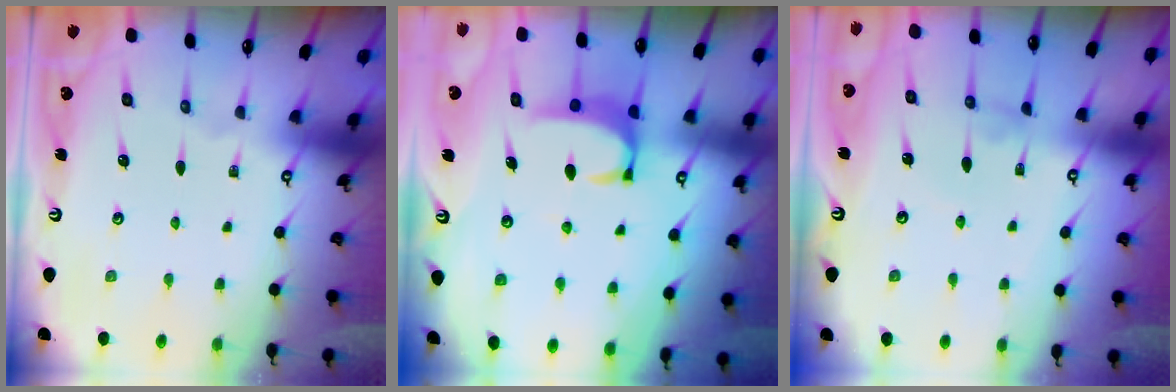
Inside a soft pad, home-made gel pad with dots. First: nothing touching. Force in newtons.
{"total": 2.8, "press": 2.8, "slide": 0.3}
{"total": 0.9, "press": 0.8, "slide": 0.2}